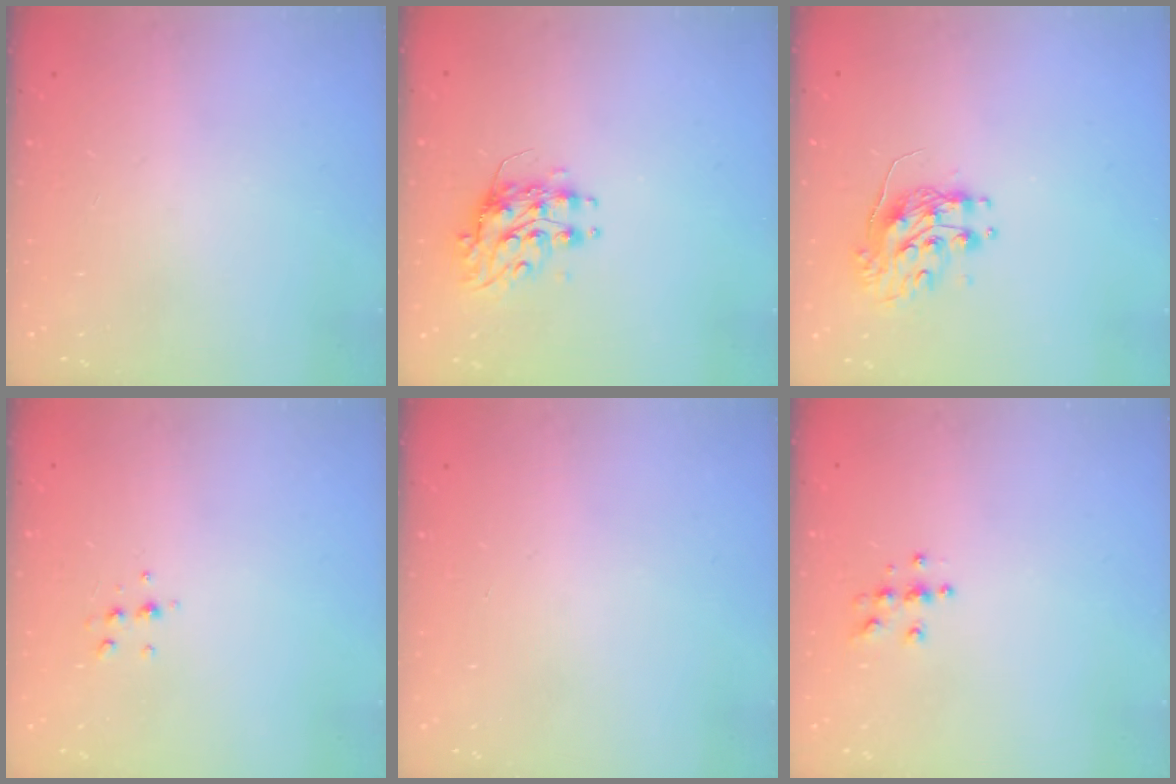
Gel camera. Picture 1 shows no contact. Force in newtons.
{"total": 8.1, "press": 8.1, "slide": 0.2}
{"total": 9.3, "press": 9.3, "slide": 0.8}
{"total": 4.7, "press": 4.4, "slide": 1.6}
{"total": 0.0}
{"total": 4.0, "press": 3.9, "slide": 0.4}